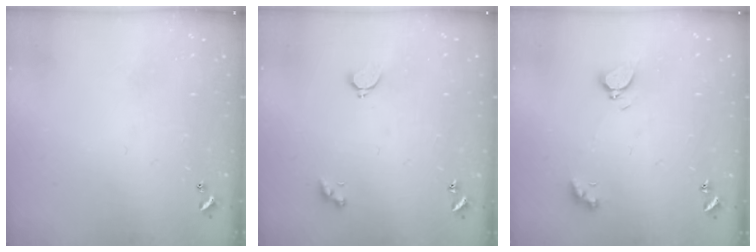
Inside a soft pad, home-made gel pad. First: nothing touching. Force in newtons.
{"total": 1.8, "press": 1.7, "slide": 0.5}
{"total": 5.2, "press": 5.1, "slide": 0.7}